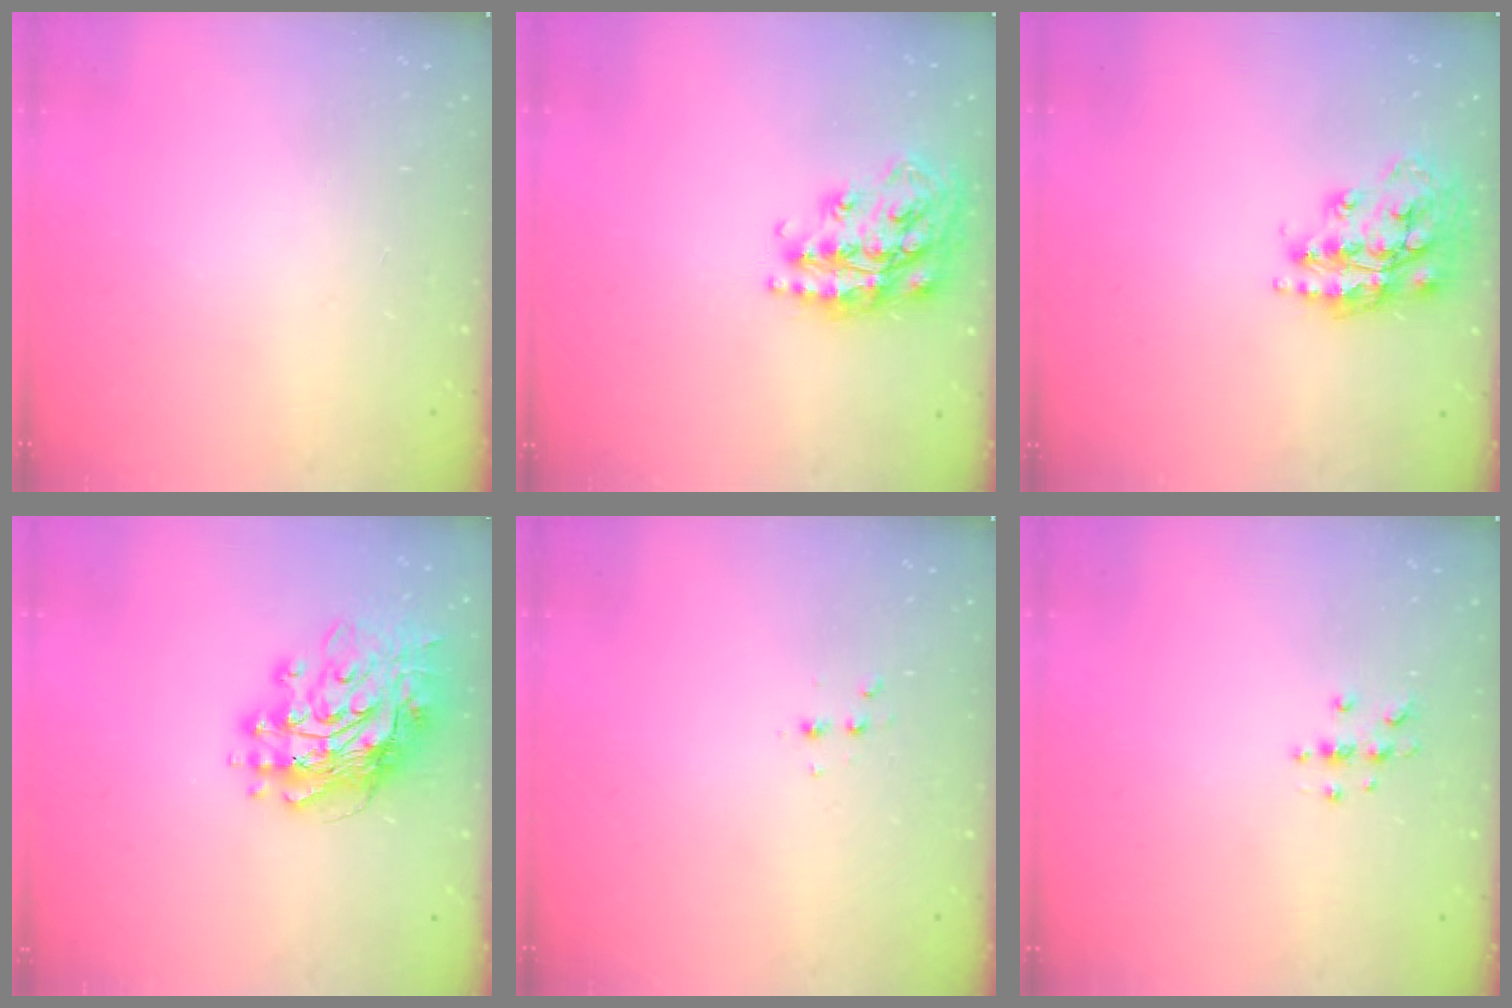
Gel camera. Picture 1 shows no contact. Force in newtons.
{"total": 19.4, "press": 19.4, "slide": 1.4}
{"total": 17.3, "press": 17.2, "slide": 1.7}
{"total": 17.5, "press": 17.4, "slide": 1.7}
{"total": 2.6, "press": 2.5, "slide": 0.8}
{"total": 3.8, "press": 3.8, "slide": 0.4}